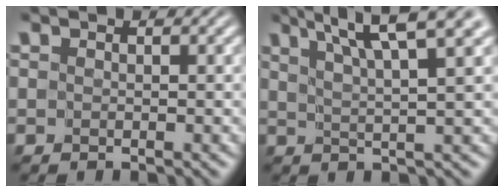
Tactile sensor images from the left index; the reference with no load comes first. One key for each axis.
{"total": 6.8, "fx": 4.7, "fy": 0.8, "fz": 4.9, "tx": -0.066, "ty": 0.020, "tz": 0.066}